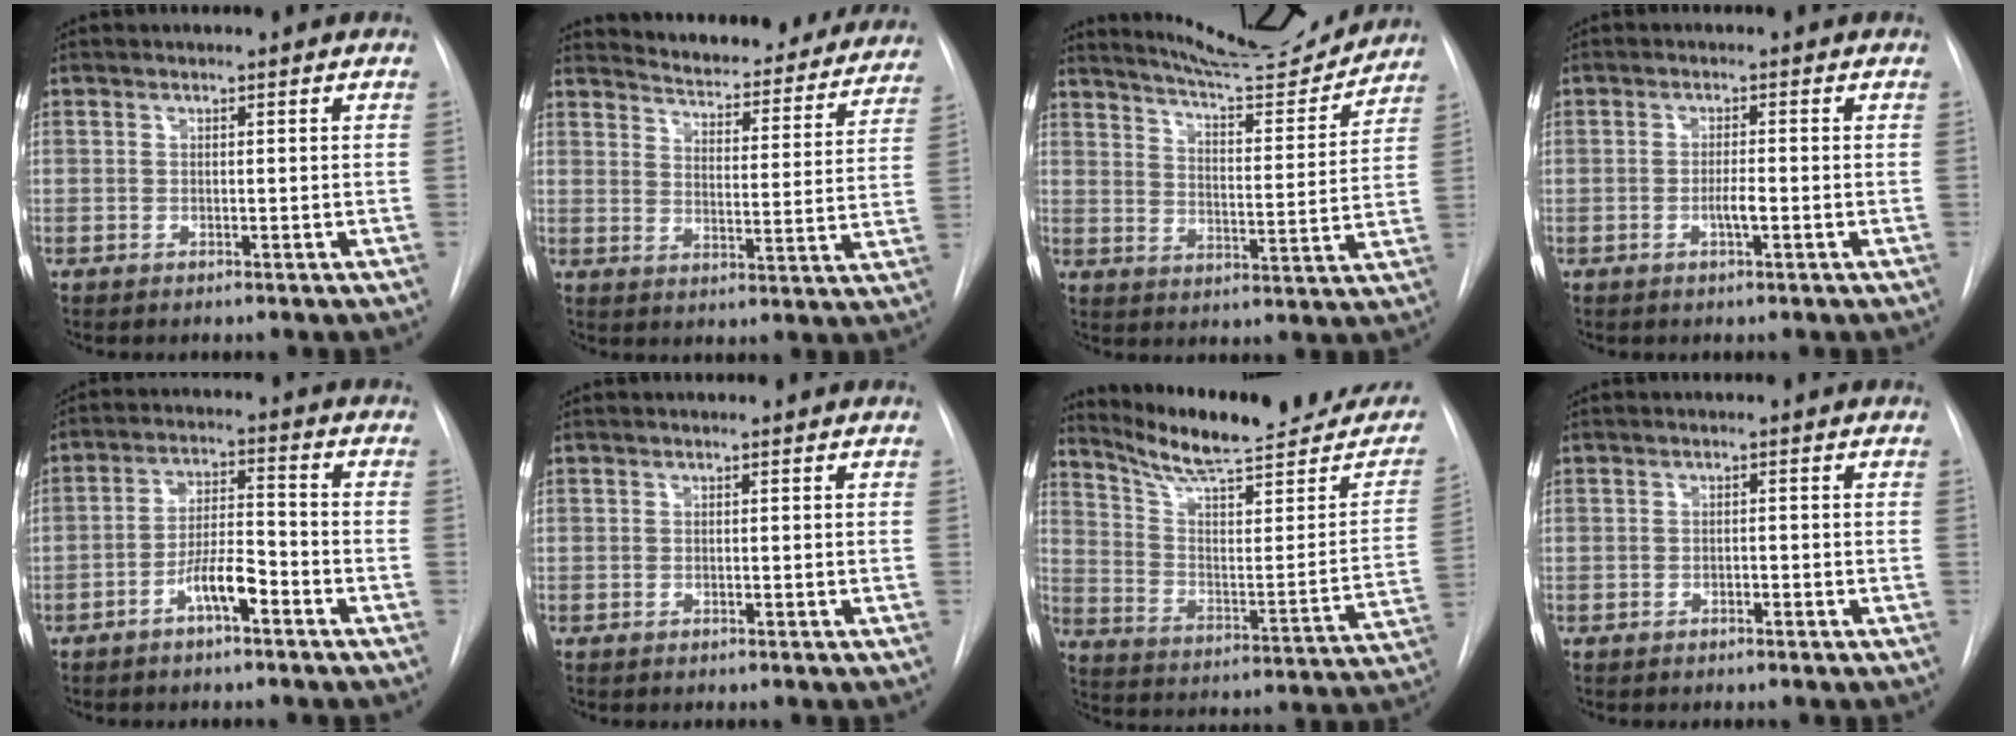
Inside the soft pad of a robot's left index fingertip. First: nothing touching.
{"total": 21.5, "force": [20.2, 4.4, 5.7], "torque": [-0.069, -0.062, 0.238]}
{"total": 13.9, "force": [13.4, 0.5, 3.9], "torque": [-0.063, -0.038, 0.185]}
{"total": 2.7, "force": [-2.2, -0.1, 1.5], "torque": [-0.029, -0.004, -0.036]}
{"total": 6.9, "force": [-5.1, 1.0, 4.5], "torque": [-0.089, 0.008, -0.086]}
{"total": 0.0}
{"total": 21.1, "force": [18.0, 3.1, 10.6], "torque": [-0.154, -0.046, 0.253]}
{"total": 2.1, "force": [-2.1, 0.0, 0.0], "torque": [0.000, -0.003, -0.033]}